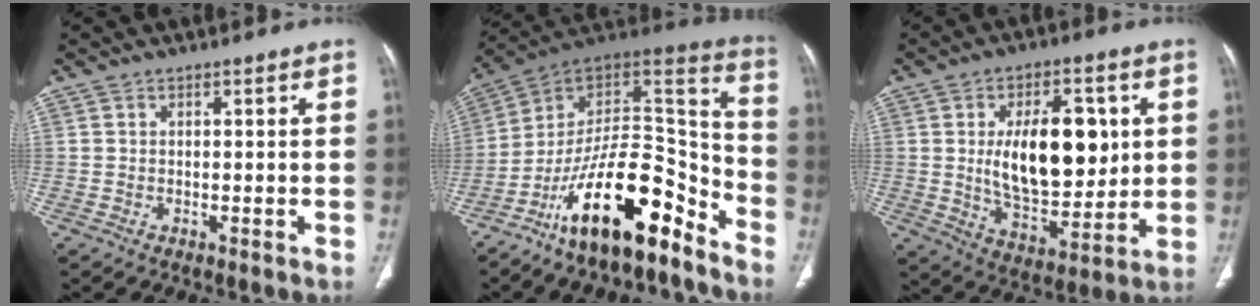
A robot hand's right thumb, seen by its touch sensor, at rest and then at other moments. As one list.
[{"total": 22.2, "force": [-14.5, 7.6, 14.9], "torque": [-0.225, 0.107, -0.248]}, {"total": 18.2, "force": [2.8, 9.6, 15.3], "torque": [-0.200, -0.020, 0.053]}]